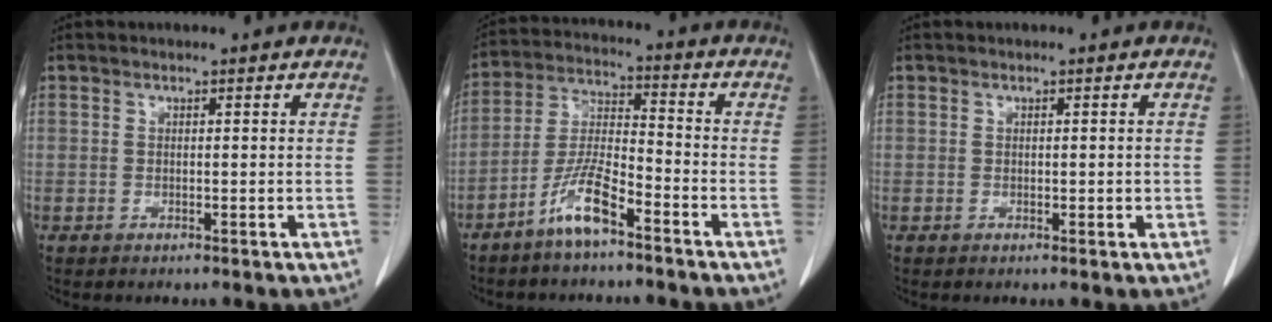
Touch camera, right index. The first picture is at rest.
{"total": 8.2, "force": [-5.4, 1.3, 6.0], "torque": [-0.131, -0.003, -0.108]}
{"total": 1.1, "force": [-0.1, 0.6, 0.9], "torque": [-0.012, 0.000, 0.002]}